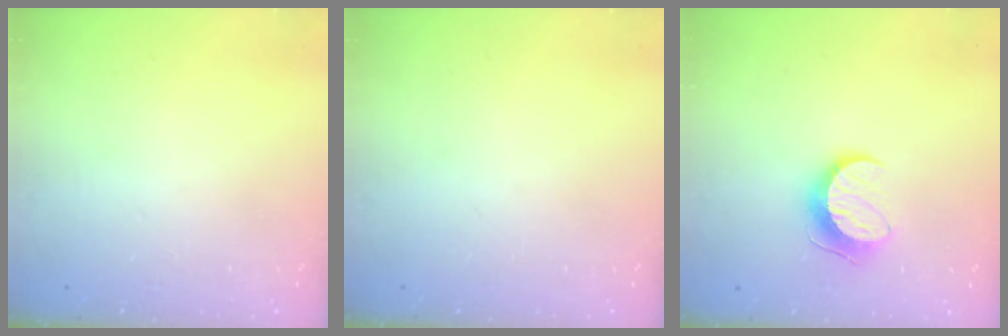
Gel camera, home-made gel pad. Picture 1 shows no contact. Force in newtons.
{"total": 0.0}
{"total": 9.8, "press": 9.8, "slide": 0.1}